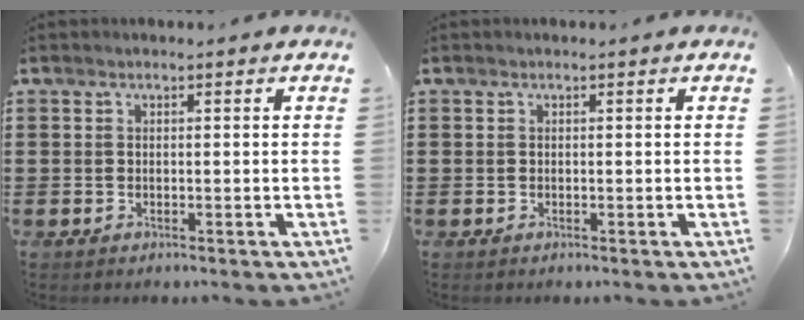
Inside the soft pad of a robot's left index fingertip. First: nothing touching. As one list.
[{"total": 0.0}]